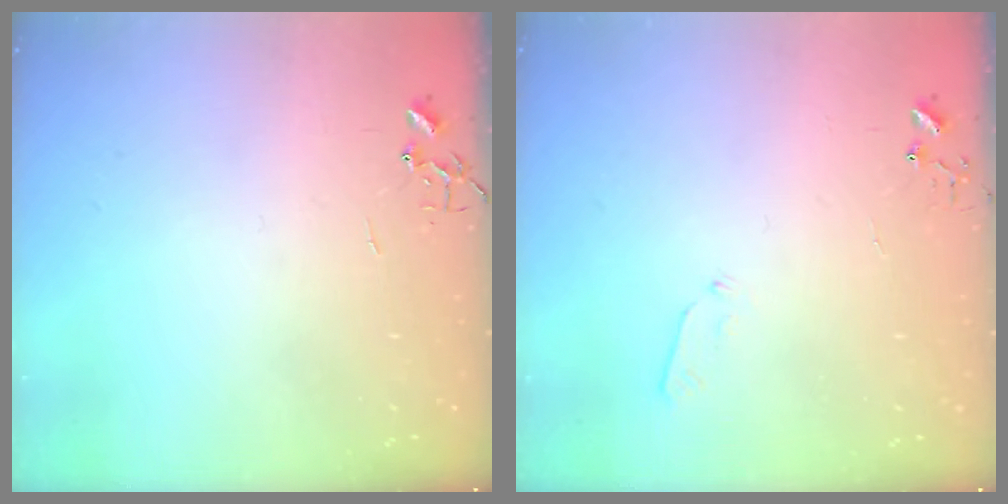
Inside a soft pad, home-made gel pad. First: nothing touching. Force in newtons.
{"total": 3.8, "press": 3.8, "slide": 0.5}